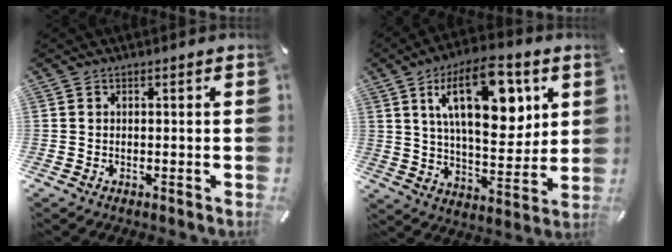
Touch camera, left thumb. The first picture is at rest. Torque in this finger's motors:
{"motor_torque": [2.56, 2.44, 0.99, 0.10, 0.24]}